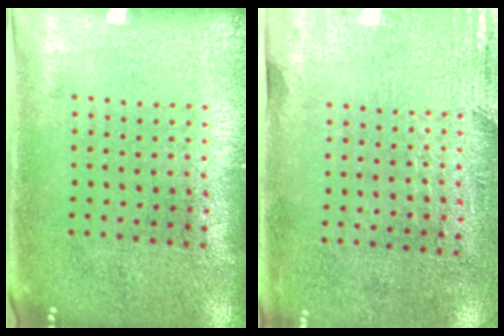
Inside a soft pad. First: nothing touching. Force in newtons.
{"total": 2.9, "press": 2.4, "slide": 1.5}